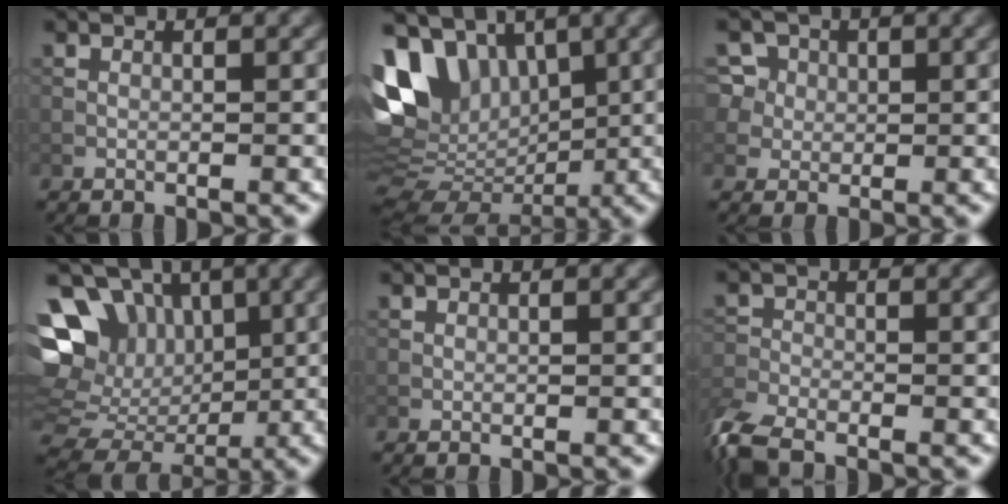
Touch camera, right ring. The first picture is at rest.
{"total": 12.6, "force": [4.2, 8.5, 8.3], "torque": [-0.156, 0.029, 0.076]}
{"total": 6.4, "force": [2.2, 5.6, 2.2], "torque": [-0.047, 0.028, 0.023]}
{"total": 12.3, "force": [3.6, 10.0, 6.1], "torque": [-0.135, 0.024, 0.052]}
{"total": 0.0}
{"total": 5.6, "force": [-4.4, 1.8, 2.8], "torque": [-0.063, -0.021, -0.103]}